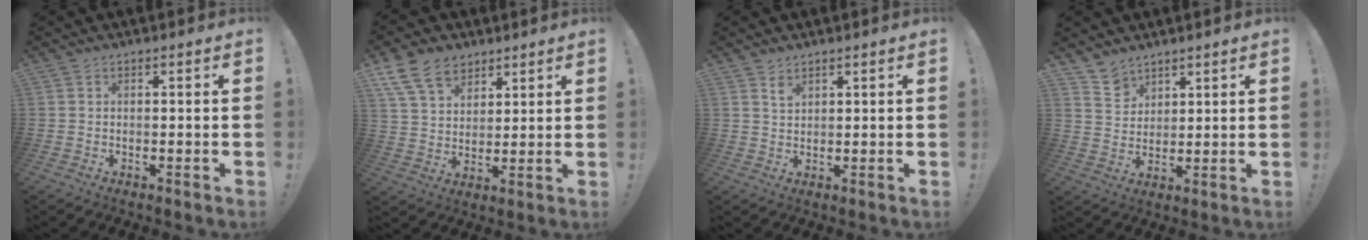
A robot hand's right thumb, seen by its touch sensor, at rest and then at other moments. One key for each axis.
{"total": 12.7, "fx": 7.9, "fy": 8.4, "fz": 5.4, "tx": -0.093, "ty": -0.038, "tz": 0.153}
{"total": 2.3, "fx": 1.9, "fy": 1.0, "fz": 1.0, "tx": -0.007, "ty": -0.015, "tz": 0.032}
{"total": 6.0, "fx": 4.8, "fy": 3.5, "fz": 0.7, "tx": -0.010, "ty": -0.040, "tz": 0.092}